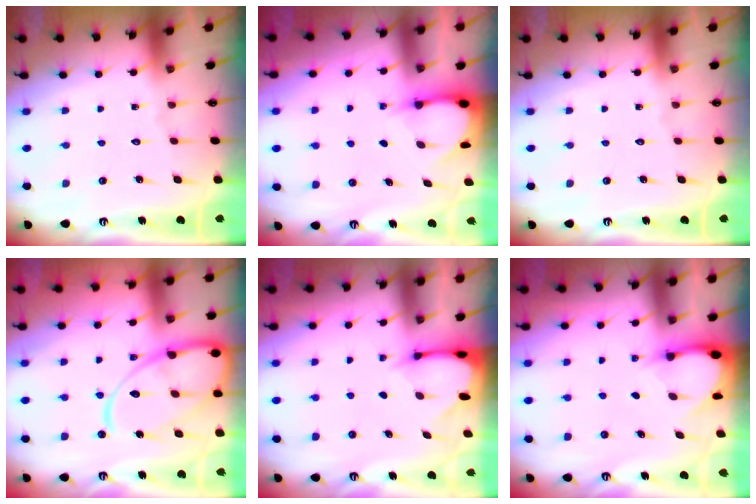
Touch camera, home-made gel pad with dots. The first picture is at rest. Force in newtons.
{"total": 3.2, "press": 3.1, "slide": 0.4}
{"total": 0.0}
{"total": 17.7, "press": 17.6, "slide": 1.8}
{"total": 2.4, "press": 2.4, "slide": 0.3}
{"total": 3.1, "press": 3.1, "slide": 0.3}